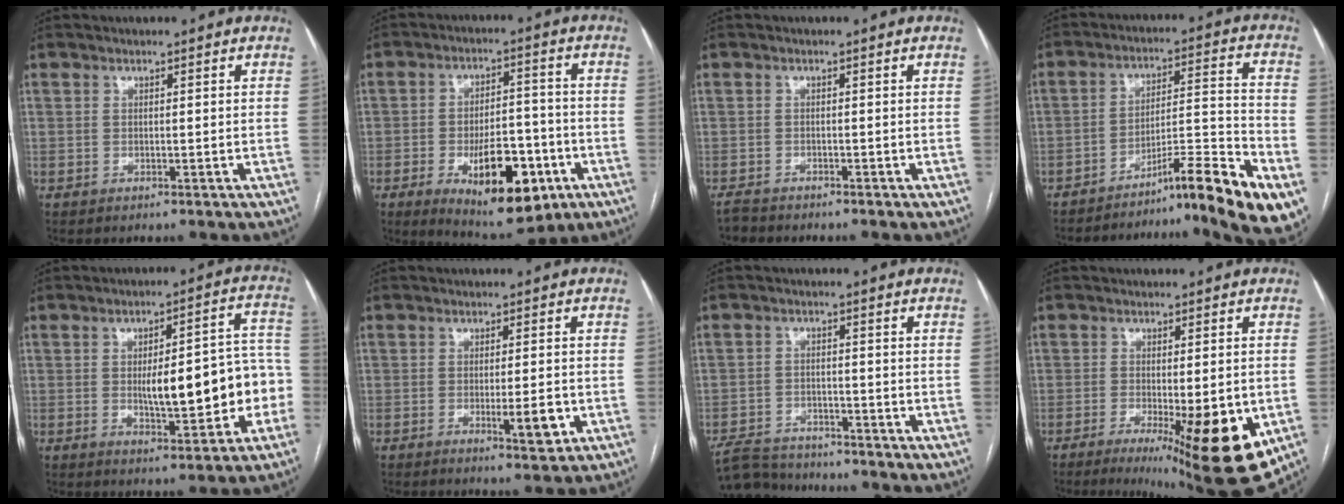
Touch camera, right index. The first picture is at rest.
{"total": 14.6, "force": [-6.0, 6.3, 11.7], "torque": [-0.166, -0.002, -0.078]}
{"total": 1.5, "force": [-1.5, 0.1, -0.2], "torque": [0.004, -0.007, -0.028]}
{"total": 15.6, "force": [-10.4, -0.3, 11.6], "torque": [-0.142, 0.026, -0.154]}
{"total": 13.8, "force": [-2.1, 3.8, 13.1], "torque": [-0.173, 0.033, -0.017]}
{"total": 4.2, "force": [-1.3, 0.7, 4.0], "torque": [-0.058, -0.005, -0.013]}
{"total": 6.7, "force": [-6.5, 1.3, 0.7], "torque": [-0.015, -0.007, -0.114]}
{"total": 14.0, "force": [-5.0, 2.7, 12.8], "torque": [-0.125, -0.020, -0.055]}